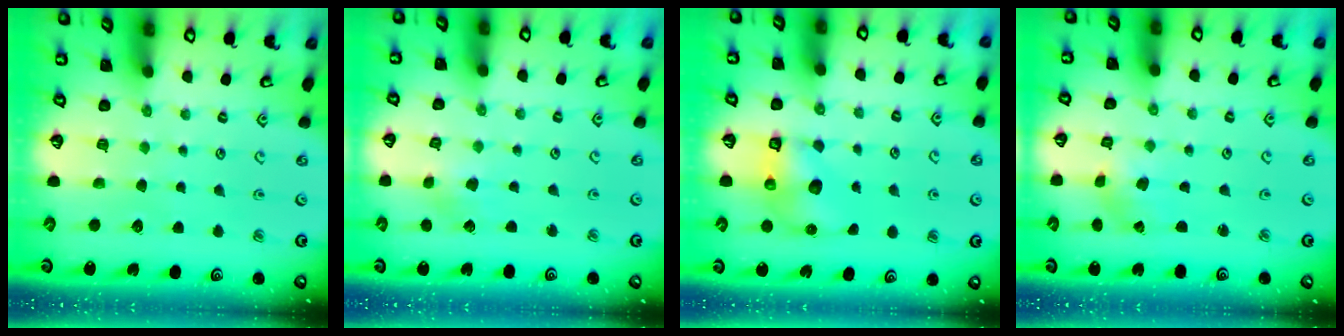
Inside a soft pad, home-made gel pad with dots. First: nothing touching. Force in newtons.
{"total": 2.8, "press": 2.7, "slide": 0.5}
{"total": 7.6, "press": 7.6, "slide": 0.8}
{"total": 0.0}